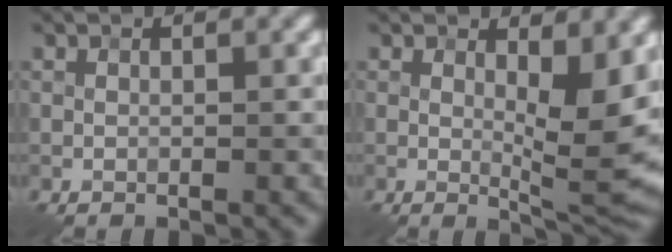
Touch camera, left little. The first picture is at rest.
{"total": 7.0, "force": [1.4, 1.9, 6.6], "torque": [-0.094, -0.012, 0.027]}